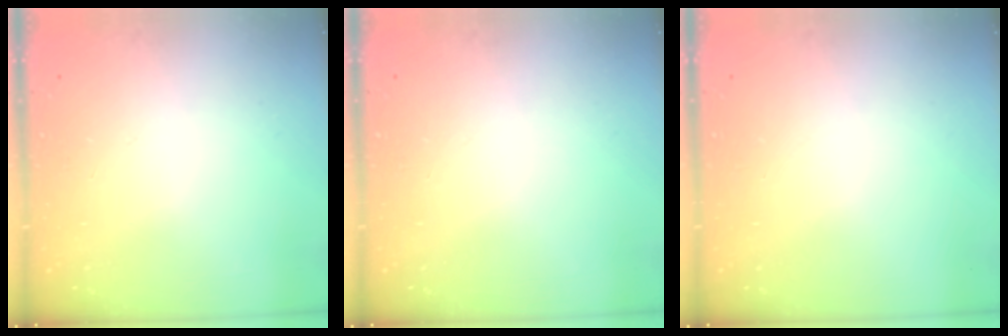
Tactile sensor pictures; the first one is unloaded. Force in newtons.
{"total": 0.0}
{"total": 0.0}